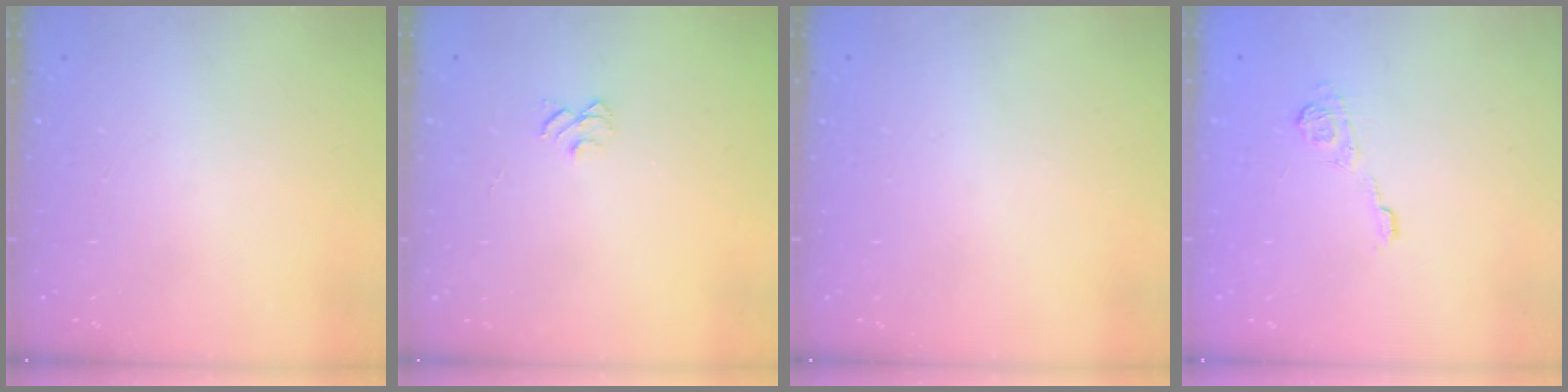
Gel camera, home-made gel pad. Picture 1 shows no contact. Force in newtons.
{"total": 3.8, "press": 3.8, "slide": 0.3}
{"total": 0.0}
{"total": 9.1, "press": 9.0, "slide": 1.4}